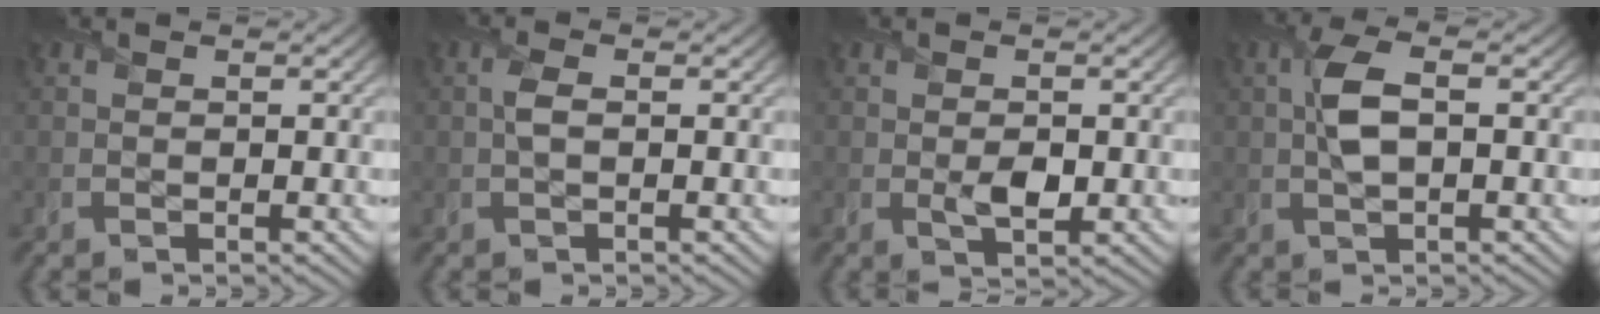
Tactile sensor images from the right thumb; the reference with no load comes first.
{"total": 1.6, "force": [0.1, 0.6, 1.5], "torque": [-0.037, 0.004, -0.001]}
{"total": 2.3, "force": [-0.3, 1.4, 1.8], "torque": [-0.033, -0.009, -0.001]}
{"total": 4.6, "force": [0.4, 1.9, 4.1], "torque": [-0.095, 0.008, 0.006]}